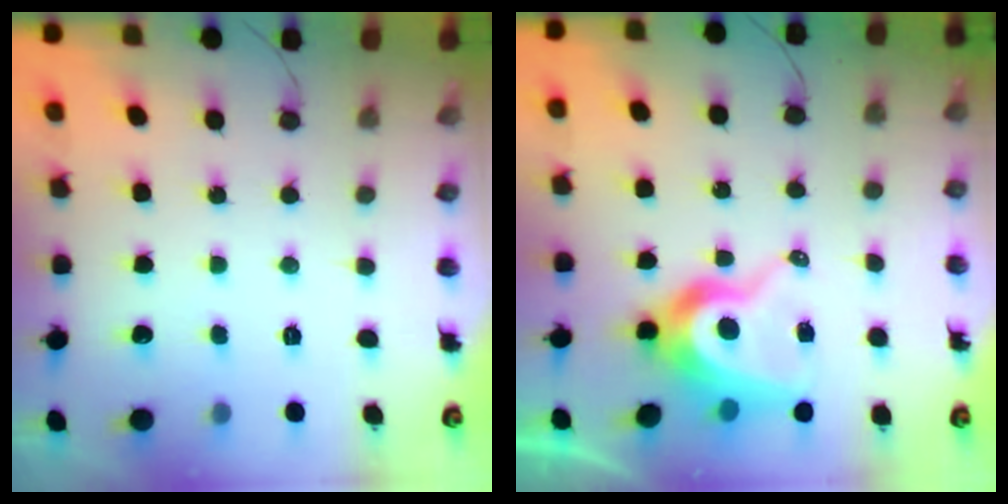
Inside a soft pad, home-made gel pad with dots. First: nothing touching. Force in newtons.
{"total": 11.7, "press": 11.6, "slide": 1.1}